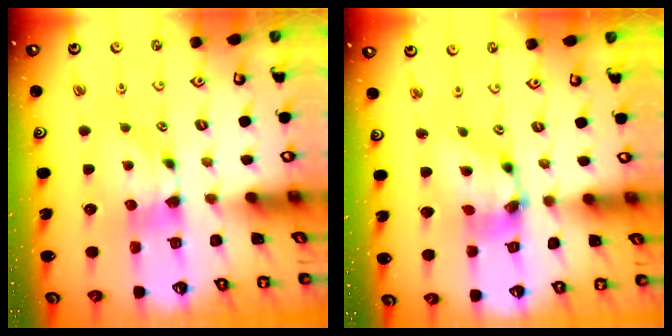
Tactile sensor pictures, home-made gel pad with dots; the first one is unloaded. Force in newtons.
{"total": 6.6, "press": 6.2, "slide": 2.2}